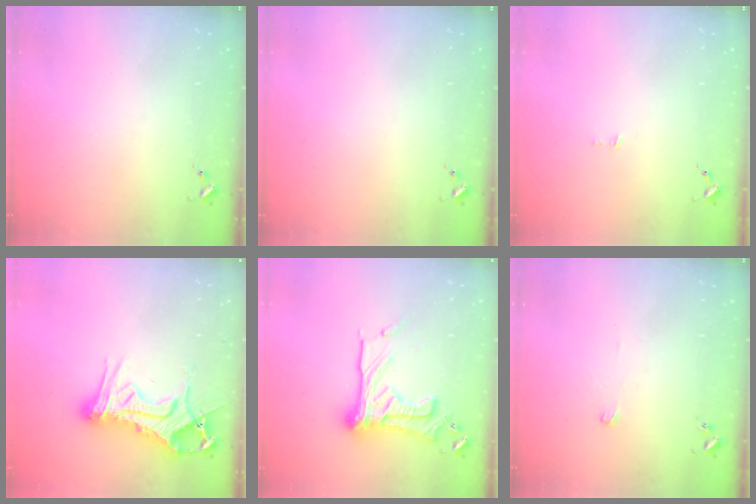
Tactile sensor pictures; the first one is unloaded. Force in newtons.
{"total": 0.0}
{"total": 2.9, "press": 2.9, "slide": 0.2}
{"total": 16.8, "press": 16.8, "slide": 1.4}
{"total": 18.2, "press": 18.0, "slide": 2.3}
{"total": 2.9, "press": 2.9, "slide": 0.1}